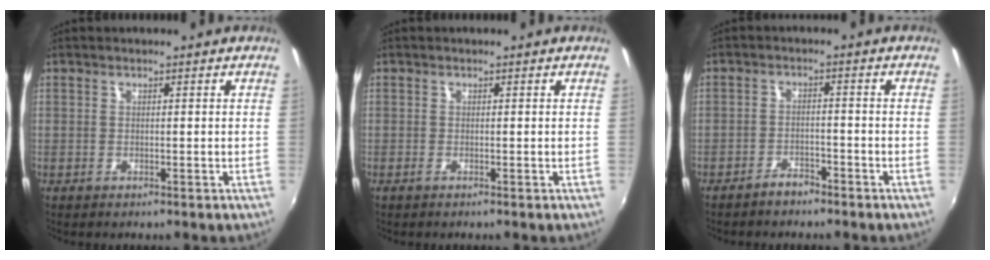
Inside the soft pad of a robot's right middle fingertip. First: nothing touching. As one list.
[{"total": 0.5, "force": [-0.4, 0.0, 0.3], "torque": [-0.005, -0.002, -0.010]}, {"total": 3.2, "force": [-2.8, 1.0, 0.9], "torque": [-0.032, 0.007, -0.044]}]